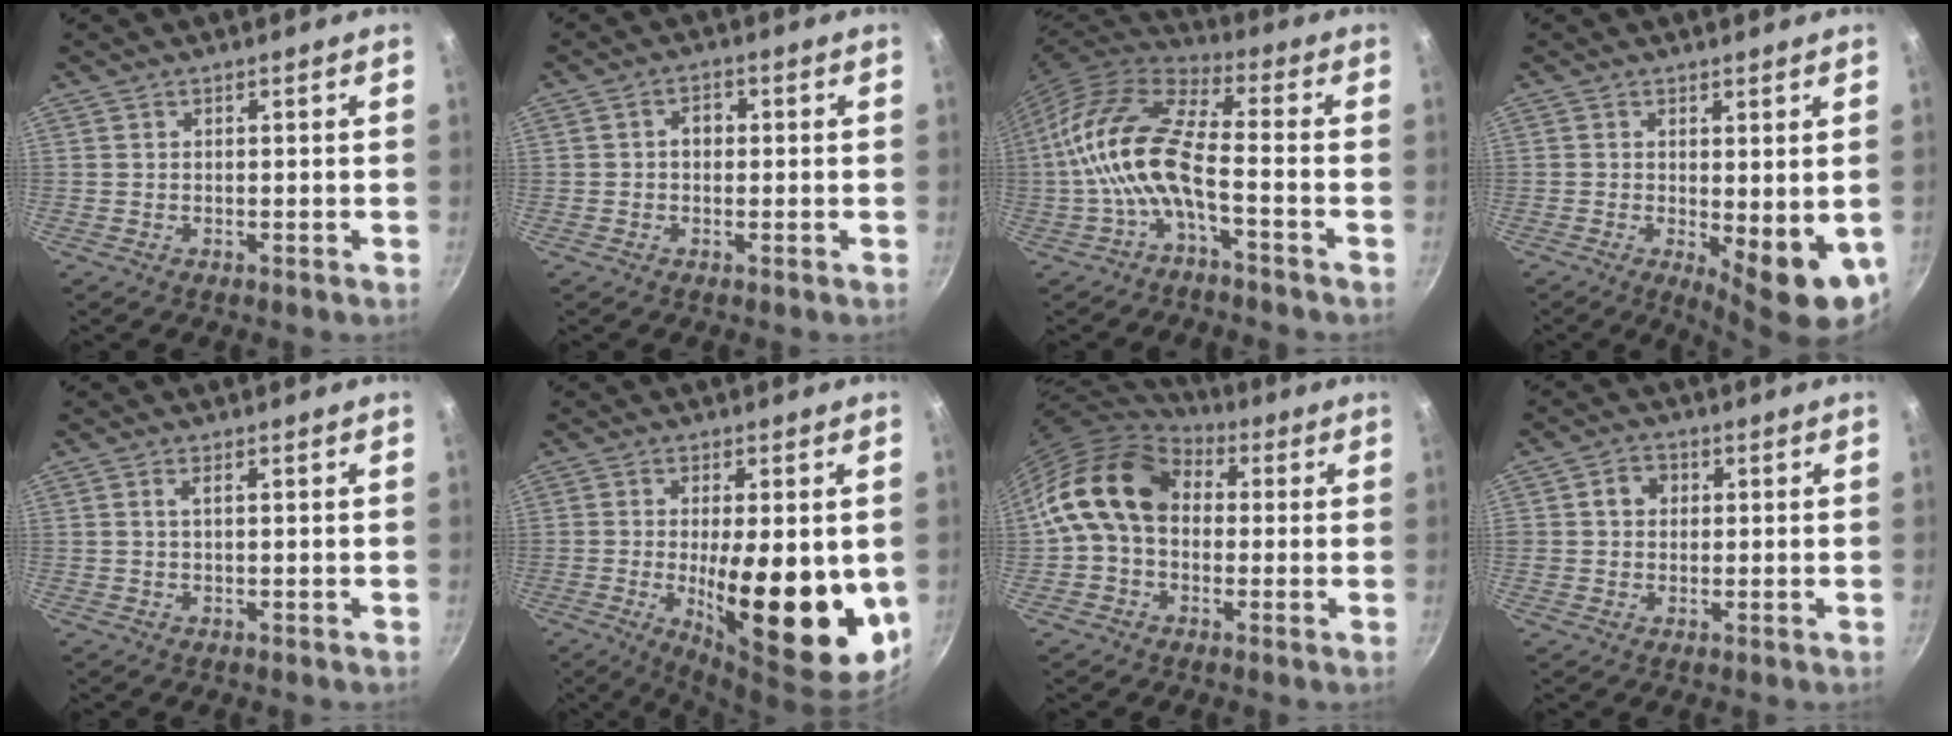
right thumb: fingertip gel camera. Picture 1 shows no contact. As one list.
[{"total": 2.8, "force": [0.0, 2.1, 1.8], "torque": [-0.016, 0.011, -0.004]}, {"total": 14.3, "force": [-3.5, 5.6, 12.6], "torque": [-0.257, 0.043, -0.082]}, {"total": 9.6, "force": [-1.1, 3.6, 8.9], "torque": [-0.103, -0.008, -0.003]}, {"total": 1.2, "force": [0.4, 0.3, 1.1], "torque": [-0.020, 0.002, 0.006]}, {"total": 19.5, "force": [-1.9, 6.8, 18.1], "torque": [-0.250, -0.017, -0.019]}, {"total": 14.1, "force": [1.9, 10.5, 9.2], "torque": [-0.133, 0.023, 0.017]}, {"total": 4.1, "force": [0.7, 3.6, 1.8], "torque": [-0.004, 0.007, 0.006]}]